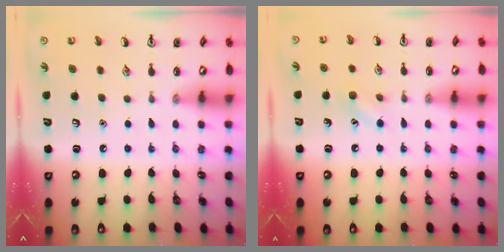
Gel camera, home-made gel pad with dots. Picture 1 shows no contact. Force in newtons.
{"total": 6.9, "press": 6.7, "slide": 2.0}